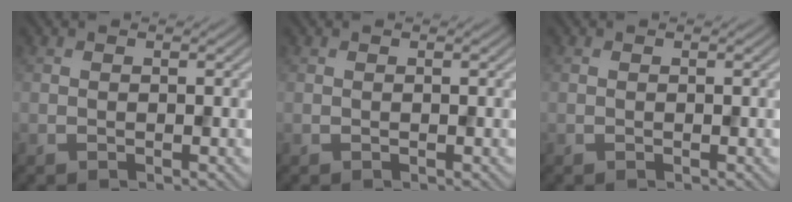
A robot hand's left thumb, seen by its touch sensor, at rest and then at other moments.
{"total": 0.0}
{"total": 0.0}